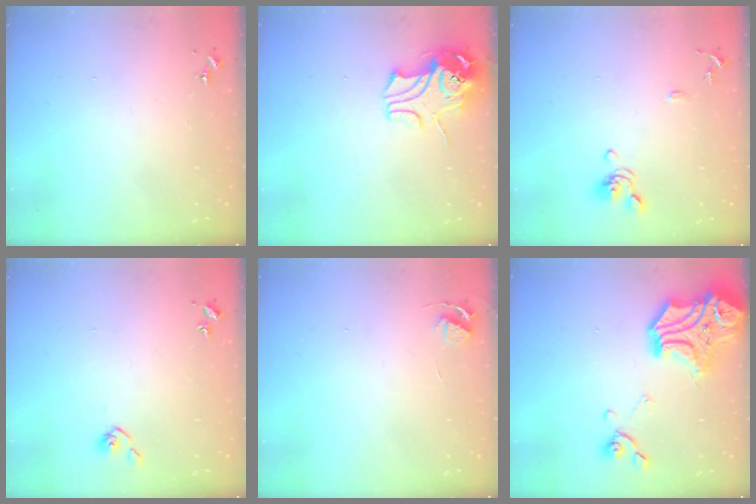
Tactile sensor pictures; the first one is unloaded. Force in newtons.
{"total": 11.2, "press": 11.0, "slide": 1.6}
{"total": 9.3, "press": 9.1, "slide": 1.4}
{"total": 4.9, "press": 4.8, "slide": 0.7}
{"total": 4.1, "press": 4.1, "slide": 0.5}
{"total": 23.2, "press": 23.1, "slide": 2.7}